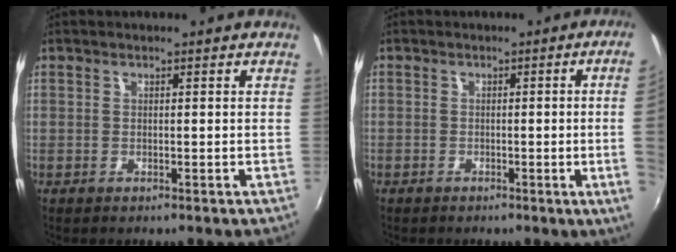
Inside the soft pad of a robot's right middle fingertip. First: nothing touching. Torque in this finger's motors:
{"motor_torque": [0.95, -0.98, -1.05, -0.21]}